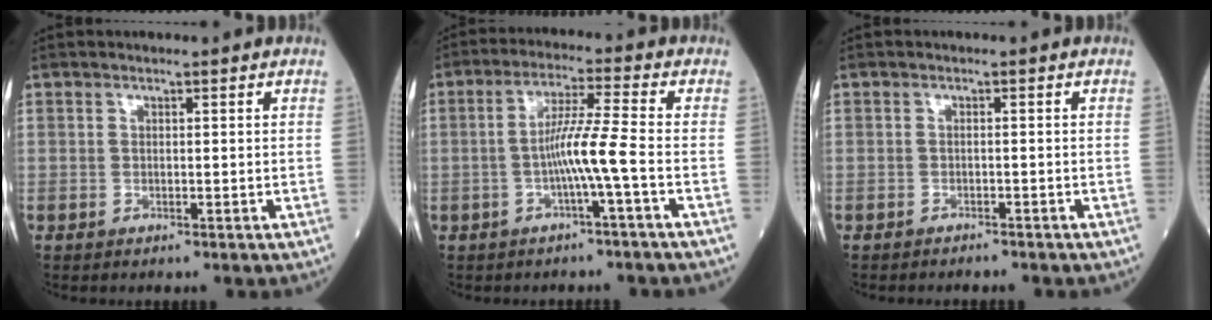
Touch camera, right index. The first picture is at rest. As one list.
[{"total": 6.5, "force": [-1.9, -1.2, 6.1], "torque": [-0.116, 0.009, -0.035]}, {"total": 2.3, "force": [-2.1, 0.5, 0.6], "torque": [-0.011, -0.002, -0.025]}]